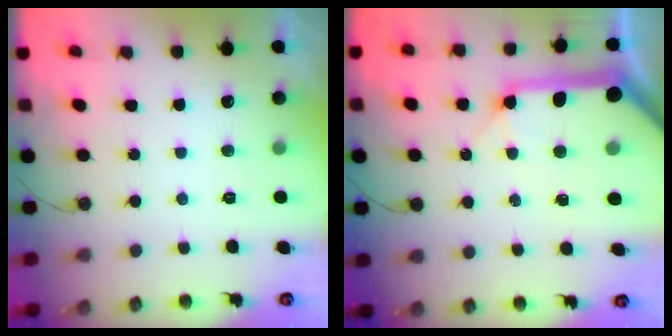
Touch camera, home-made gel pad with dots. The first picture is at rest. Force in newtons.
{"total": 20.8, "press": 20.5, "slide": 3.1}